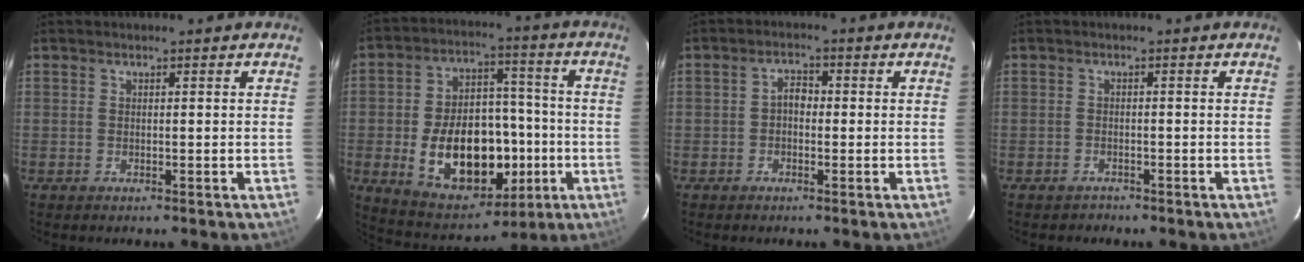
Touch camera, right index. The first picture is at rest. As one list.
[{"total": 20.6, "force": [-4.8, 13.1, 15.1], "torque": [-0.292, 0.020, -0.047]}, {"total": 2.3, "force": [-0.5, 1.6, 1.5], "torque": [-0.028, 0.010, -0.011]}, {"total": 1.6, "force": [-1.3, 0.9, -0.1], "torque": [-0.002, 0.005, -0.019]}]